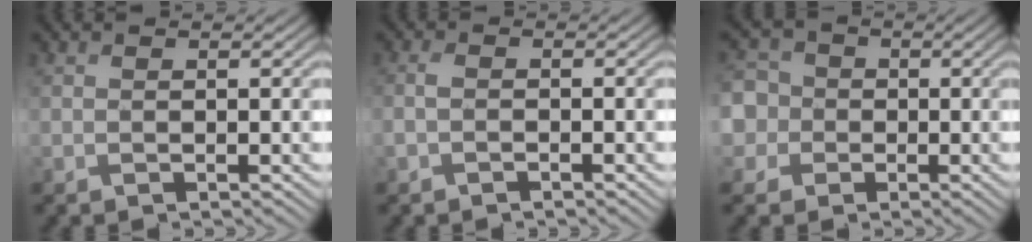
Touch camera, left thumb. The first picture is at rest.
{"total": 1.3, "force": [-0.7, 0.5, 1.0], "torque": [-0.024, 0.001, -0.019]}
{"total": 8.5, "force": [-0.4, 7.9, 2.9], "torque": [-0.110, 0.016, -0.049]}